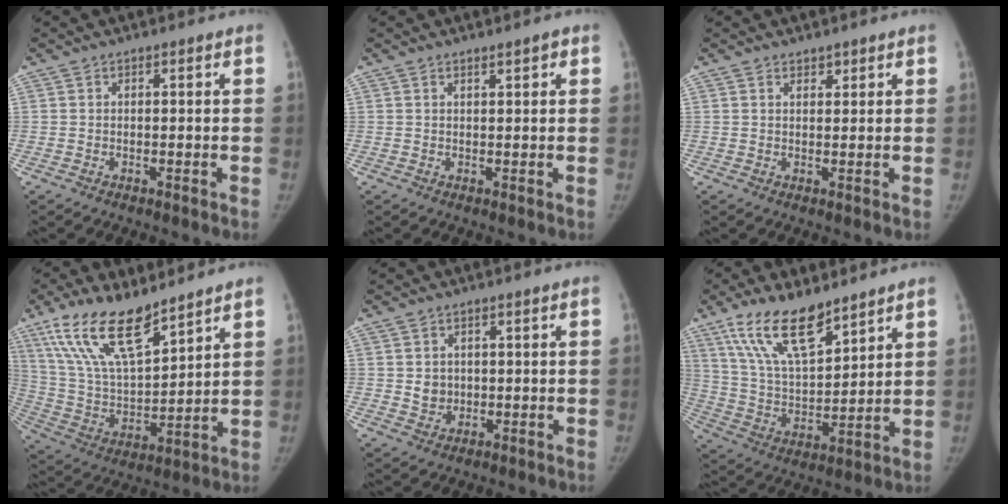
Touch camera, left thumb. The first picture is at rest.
{"total": 1.4, "force": [1.0, 0.4, 0.9], "torque": [-0.009, -0.004, 0.014]}
{"total": 1.6, "force": [1.3, 0.9, 0.3], "torque": [0.009, -0.008, 0.018]}
{"total": 18.0, "force": [12.3, 6.1, 11.6], "torque": [-0.192, -0.057, 0.244]}
{"total": 3.5, "force": [0.4, 3.1, 1.5], "torque": [-0.008, -0.002, 0.014]}
{"total": 16.1, "force": [11.1, 6.0, 10.0], "torque": [-0.154, -0.056, 0.218]}